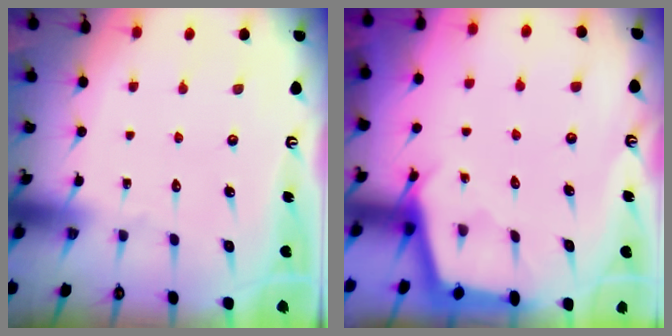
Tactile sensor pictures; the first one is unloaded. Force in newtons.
{"total": 3.0, "press": 3.0, "slide": 0.3}